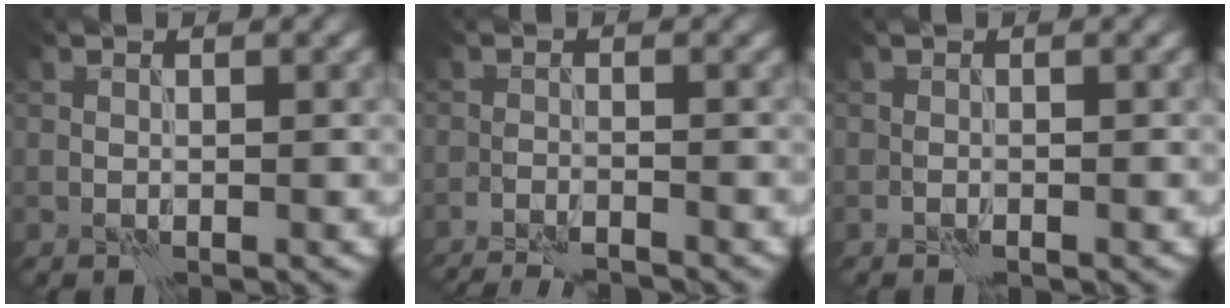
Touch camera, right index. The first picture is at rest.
{"total": 4.6, "force": [-4.4, 0.5, 1.2], "torque": [-0.019, -0.006, -0.067]}
{"total": 0.0}